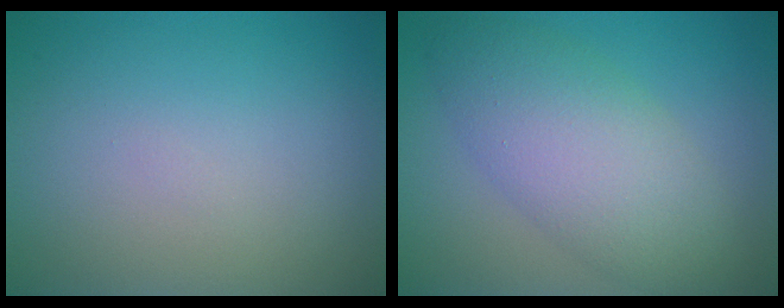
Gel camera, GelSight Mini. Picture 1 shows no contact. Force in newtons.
{"total": 6.6, "press": 6.6, "slide": 0.1}